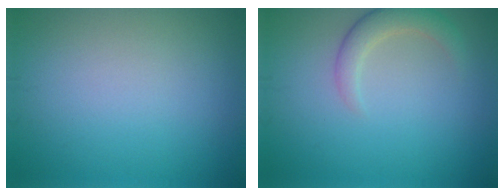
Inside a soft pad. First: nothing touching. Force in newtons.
{"total": 2.5, "press": 2.5, "slide": 0.2}